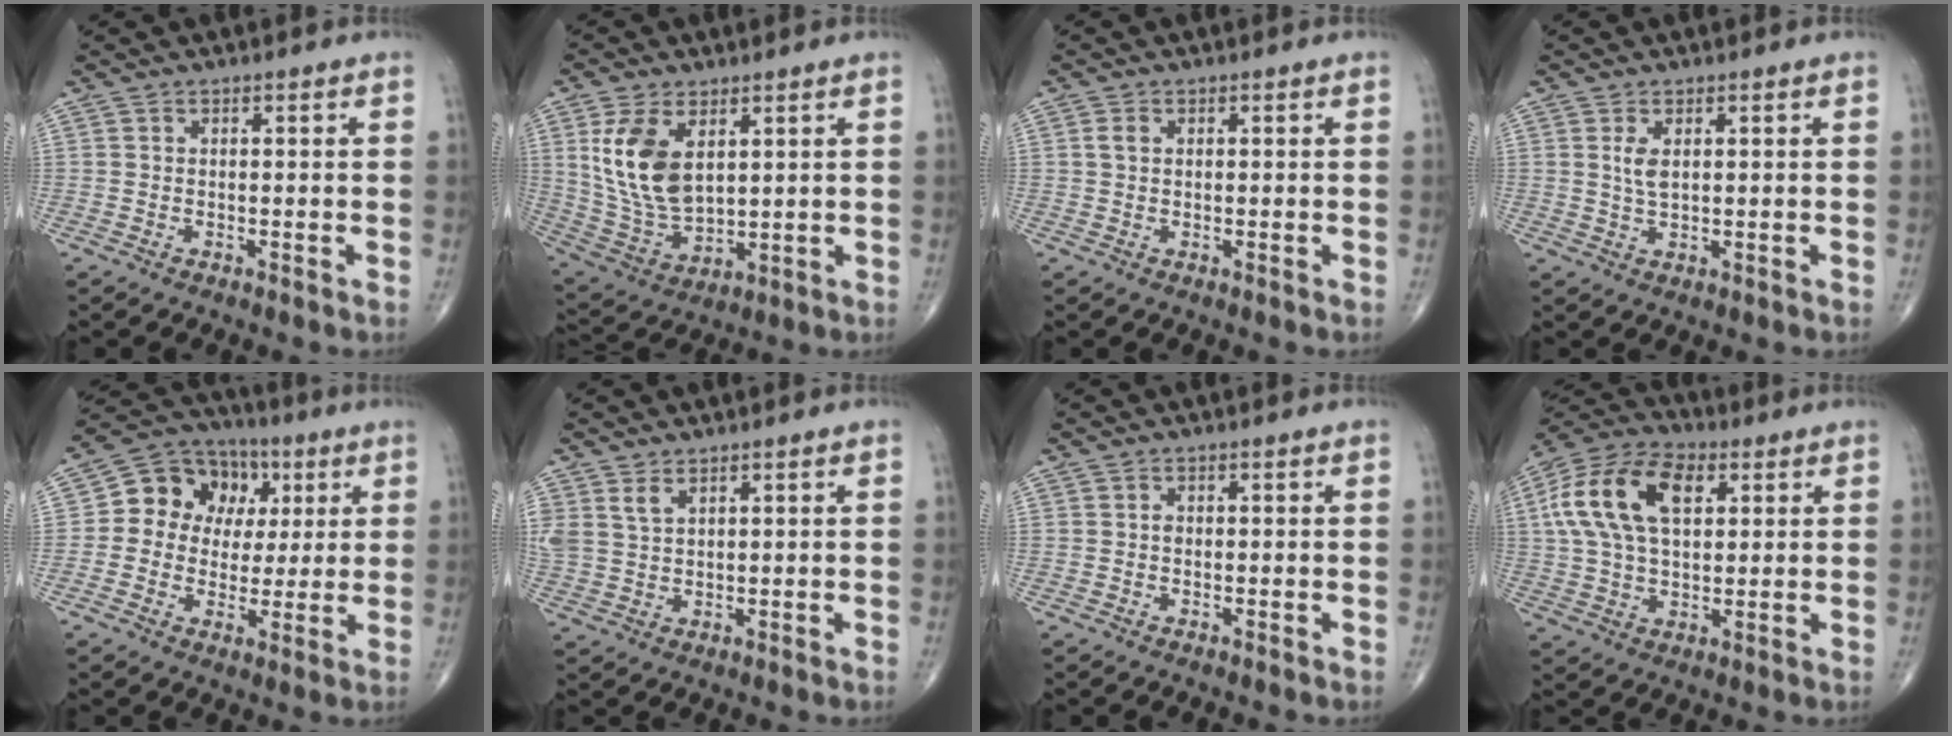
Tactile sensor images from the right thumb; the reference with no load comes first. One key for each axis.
{"total": 13.6, "fx": 4.2, "fy": 7.7, "fz": 10.4, "tx": -0.199, "ty": -0.018, "tz": 0.098}
{"total": 1.5, "fx": 0.4, "fy": 1.1, "fz": 1.0, "tx": -0.020, "ty": 0.004, "tz": 0.008}
{"total": 2.9, "fx": 0.9, "fy": 1.4, "fz": 2.5, "tx": -0.049, "ty": -0.003, "tz": 0.021}
{"total": 13.6, "fx": 2.6, "fy": 11.4, "fz": 7.0, "tx": -0.070, "ty": 0.016, "tz": 0.035}
{"total": 4.0, "fx": 2.4, "fy": 2.3, "fz": 2.2, "tx": -0.044, "ty": -0.005, "tz": 0.059}
{"total": 0.8, "fx": 0.0, "fy": 0.7, "fz": 0.4, "tx": -0.003, "ty": 0.003, "tz": -0.002}
{"total": 17.3, "fx": 4.9, "fy": 10.2, "fz": 13.2, "tx": -0.244, "ty": 0.014, "tz": 0.082}